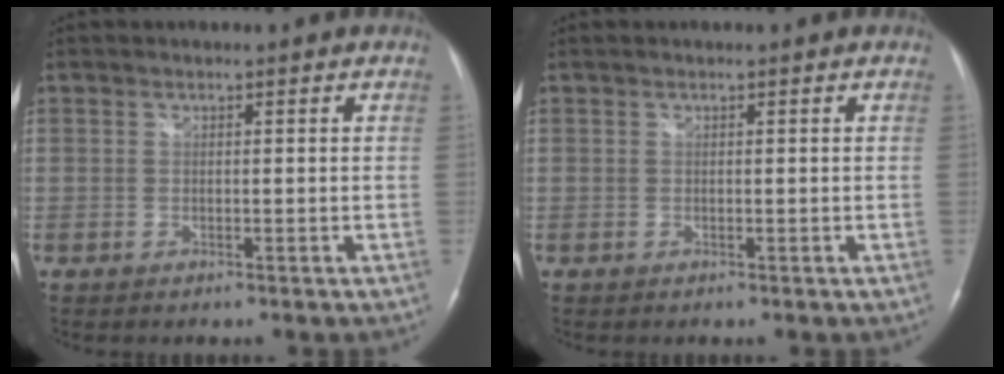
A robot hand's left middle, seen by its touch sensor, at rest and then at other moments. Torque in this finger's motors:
{"motor_torque": [0.13, -0.03, -0.10, 0.01]}